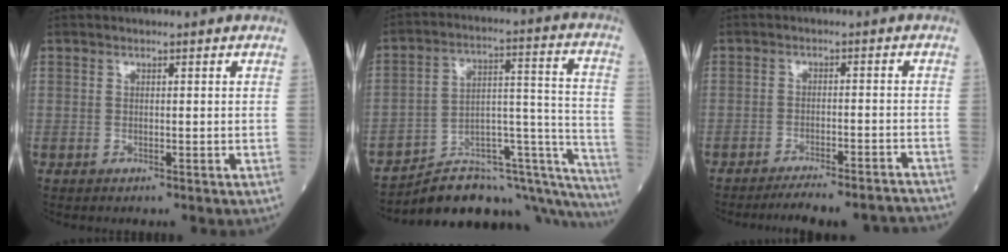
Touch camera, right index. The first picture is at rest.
{"total": 24.1, "force": [-21.7, 4.4, 9.5], "torque": [-0.052, 0.055, -0.301]}
{"total": 12.6, "force": [-12.0, 0.9, 3.8], "torque": [-0.032, 0.006, -0.152]}